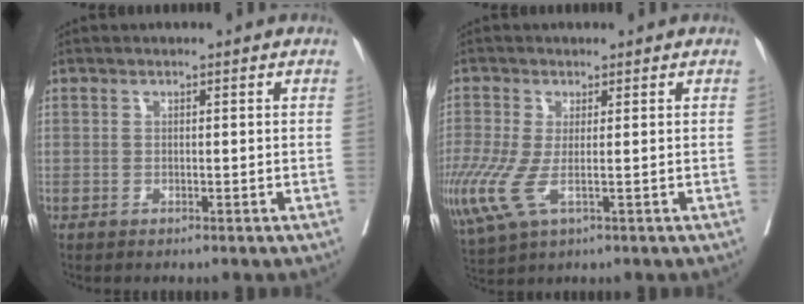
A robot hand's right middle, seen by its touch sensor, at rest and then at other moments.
{"total": 10.1, "force": [-2.5, 4.1, 8.9], "torque": [-0.225, -0.020, -0.035]}